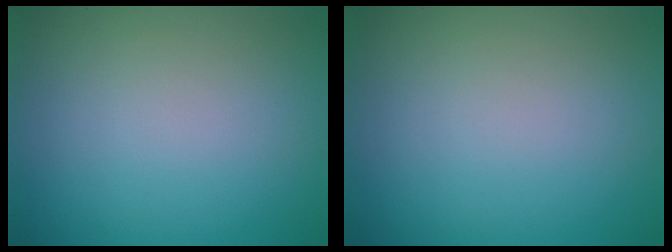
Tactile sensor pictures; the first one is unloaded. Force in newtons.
{"total": 0.0}